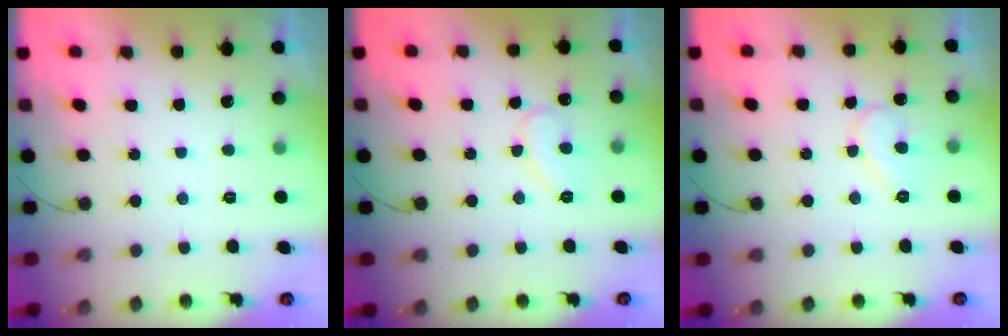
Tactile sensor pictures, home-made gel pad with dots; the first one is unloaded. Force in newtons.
{"total": 9.0, "press": 9.0, "slide": 0.7}
{"total": 7.9, "press": 7.8, "slide": 0.6}